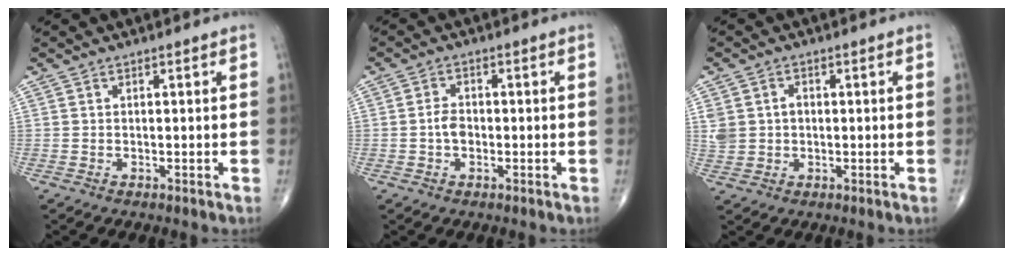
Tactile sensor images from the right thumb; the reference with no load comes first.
{"total": 2.9, "force": [-0.6, 2.0, 2.0], "torque": [-0.032, 0.010, -0.015]}
{"total": 5.6, "force": [0.6, 4.7, 3.0], "torque": [-0.059, 0.007, 0.019]}